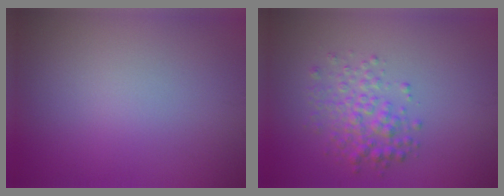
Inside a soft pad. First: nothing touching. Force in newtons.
{"total": 3.0, "press": 3.0, "slide": 0.1}